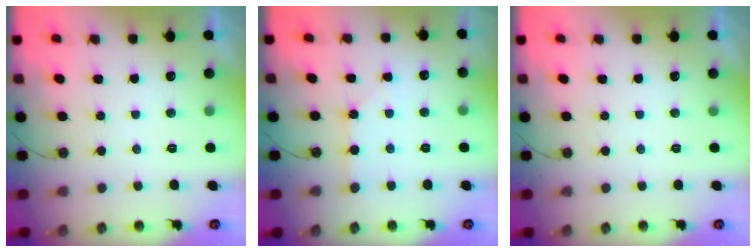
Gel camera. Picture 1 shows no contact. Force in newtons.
{"total": 0.9, "press": 0.8, "slide": 0.2}
{"total": 0.0}